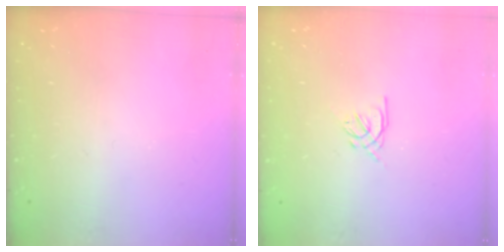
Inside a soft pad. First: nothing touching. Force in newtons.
{"total": 1.6, "press": 1.5, "slide": 0.6}